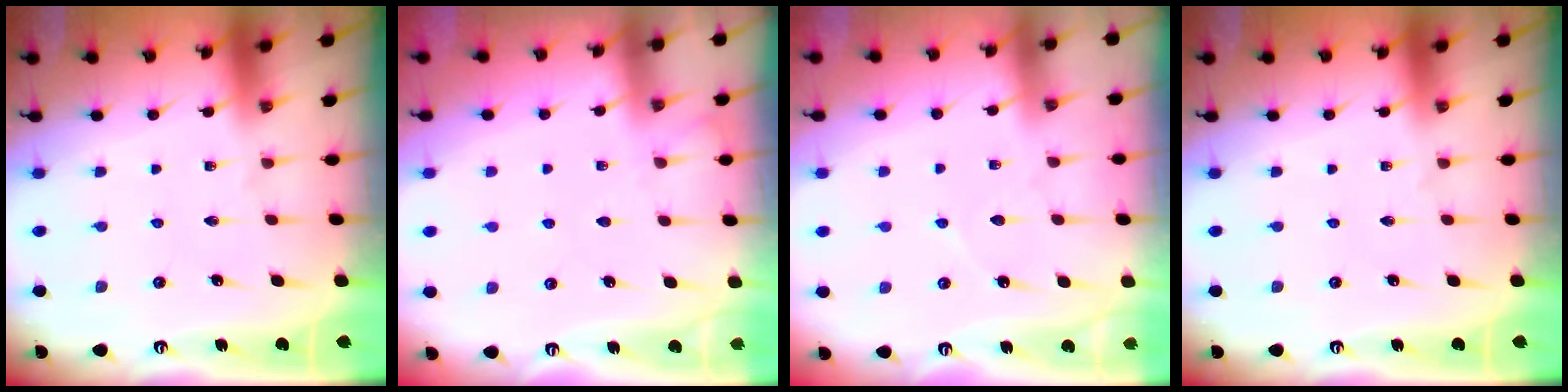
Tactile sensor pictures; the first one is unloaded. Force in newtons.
{"total": 5.9, "press": 5.8, "slide": 0.8}
{"total": 2.7, "press": 2.7, "slide": 0.3}
{"total": 0.0}